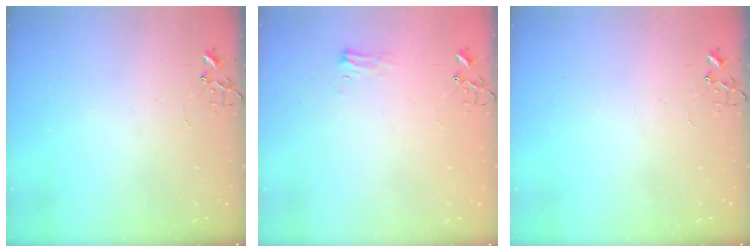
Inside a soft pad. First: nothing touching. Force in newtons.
{"total": 7.3, "press": 7.2, "slide": 0.9}
{"total": 0.0}